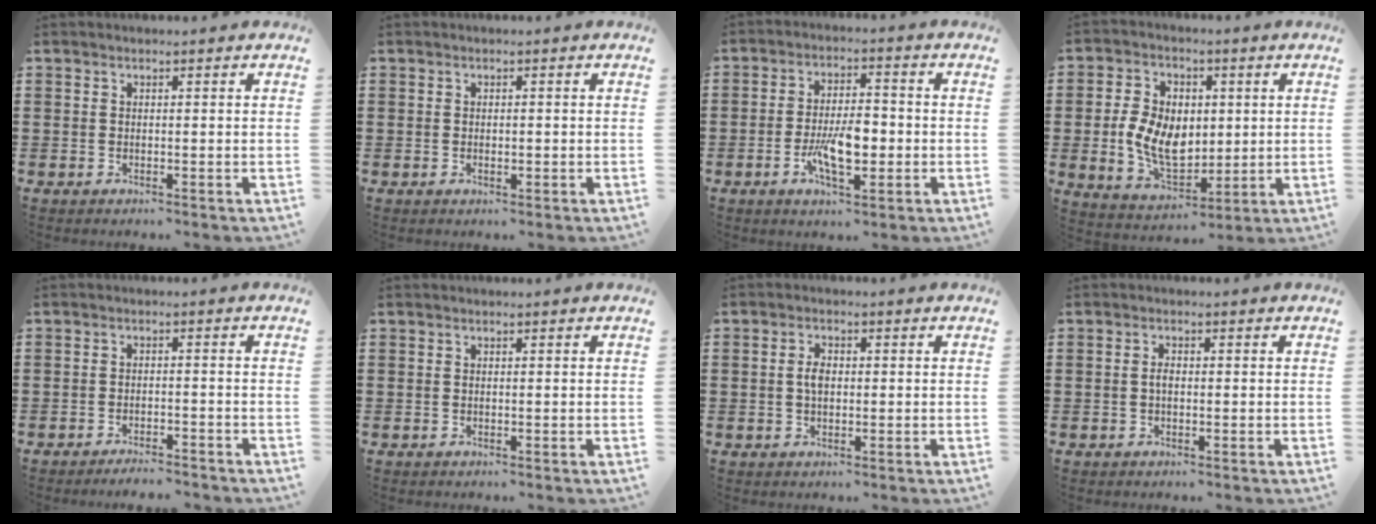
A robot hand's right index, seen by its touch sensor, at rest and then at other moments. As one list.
[{"total": 0.8, "force": [-0.1, 0.4, 0.7], "torque": [-0.013, 0.001, -0.002]}, {"total": 7.9, "force": [-2.0, 3.3, 6.9], "torque": [-0.142, -0.001, -0.038]}, {"total": 9.2, "force": [-0.1, 6.7, 6.3], "torque": [-0.145, 0.009, -0.005]}, {"total": 2.4, "force": [-2.4, 0.0, 0.4], "torque": [-0.010, 0.000, -0.048]}, {"total": 0.0}, {"total": 2.7, "force": [0.1, 1.4, 2.3], "torque": [-0.053, 0.003, -0.002]}, {"total": 1.5, "force": [-0.2, 0.7, 1.4], "torque": [-0.026, 0.001, -0.004]}]